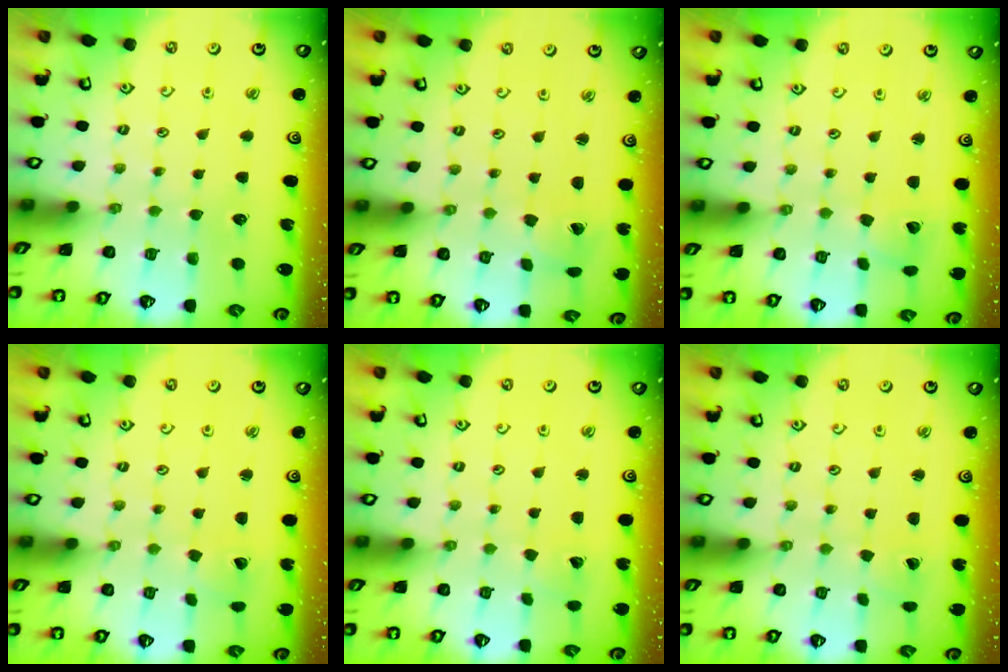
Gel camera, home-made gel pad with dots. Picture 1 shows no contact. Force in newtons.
{"total": 1.6, "press": 1.6, "slide": 0.2}
{"total": 2.1, "press": 2.1, "slide": 0.3}
{"total": 1.6, "press": 1.6, "slide": 0.1}
{"total": 2.7, "press": 2.7, "slide": 0.2}
{"total": 1.5, "press": 1.5, "slide": 0.1}